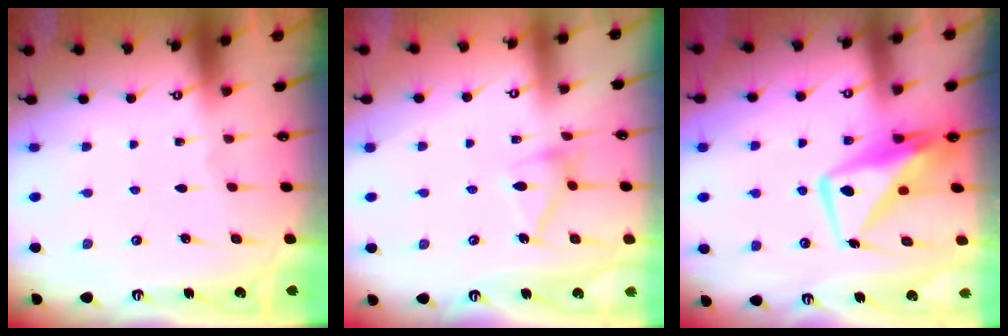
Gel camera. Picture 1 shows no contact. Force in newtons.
{"total": 12.6, "press": 12.6, "slide": 0.3}
{"total": 11.0, "press": 10.9, "slide": 1.5}